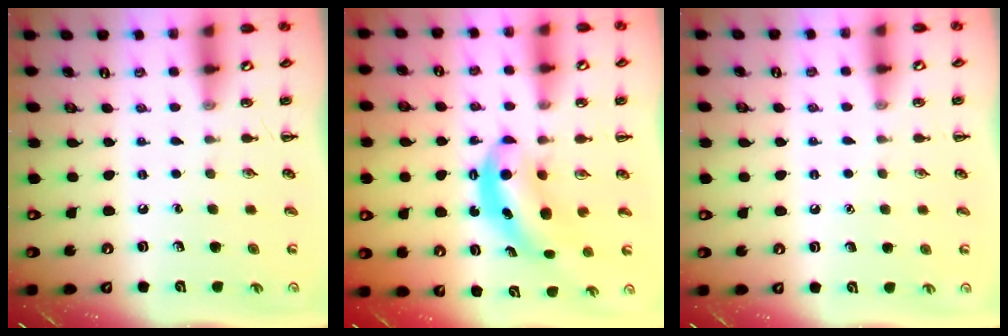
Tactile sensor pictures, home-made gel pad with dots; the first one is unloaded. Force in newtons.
{"total": 5.5, "press": 5.4, "slide": 0.8}
{"total": 1.5, "press": 1.4, "slide": 0.1}